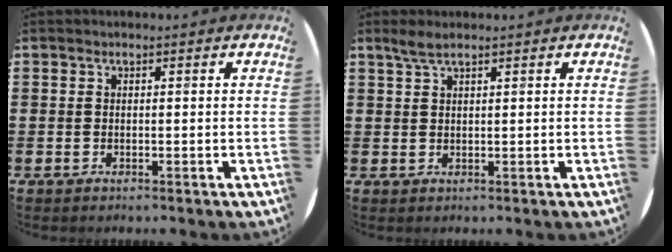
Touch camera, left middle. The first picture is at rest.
{"total": 2.0, "force": [1.6, 0.2, 1.2], "torque": [-0.025, 0.003, 0.029]}